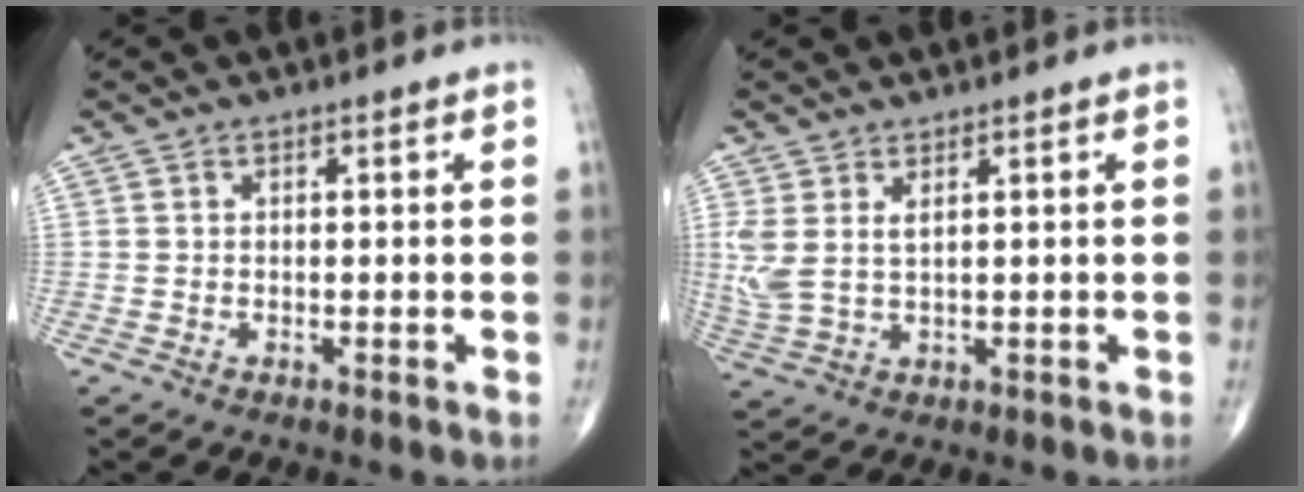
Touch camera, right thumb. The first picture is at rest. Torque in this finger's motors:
{"motor_torque": [-0.21, 0.40, 0.34, 0.32, 0.22]}